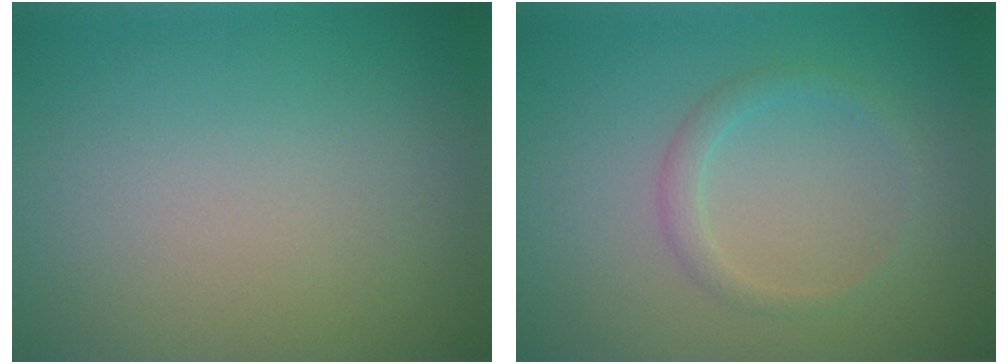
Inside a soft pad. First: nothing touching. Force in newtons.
{"total": 1.5, "press": 1.5, "slide": 0.0}